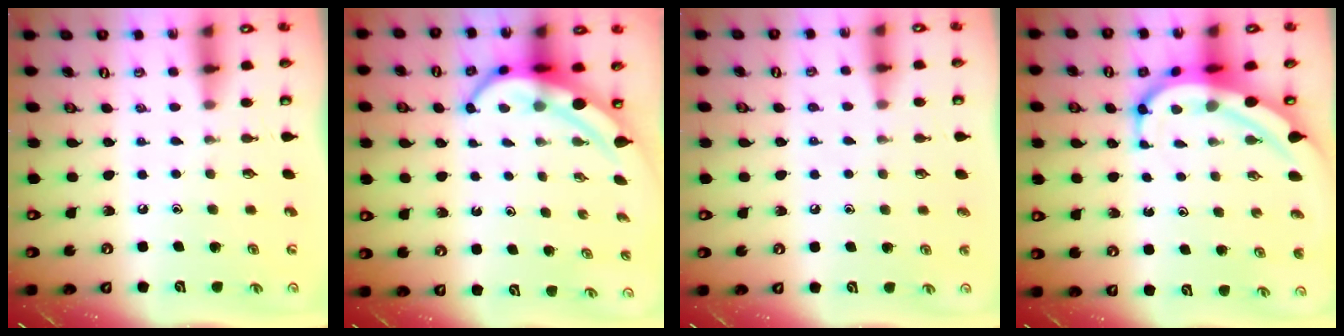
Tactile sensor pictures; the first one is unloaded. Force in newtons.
{"total": 6.1, "press": 6.1, "slide": 0.6}
{"total": 4.6, "press": 4.5, "slide": 0.4}
{"total": 8.4, "press": 8.3, "slide": 0.7}